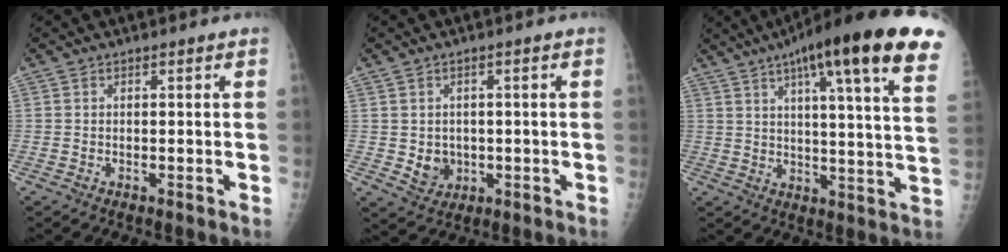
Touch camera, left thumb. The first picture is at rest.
{"total": 4.3, "force": [-0.5, 3.8, 2.1], "torque": [-0.014, 0.000, 0.004]}
{"total": 25.4, "force": [14.9, 3.8, 20.3], "torque": [-0.287, -0.023, 0.193]}